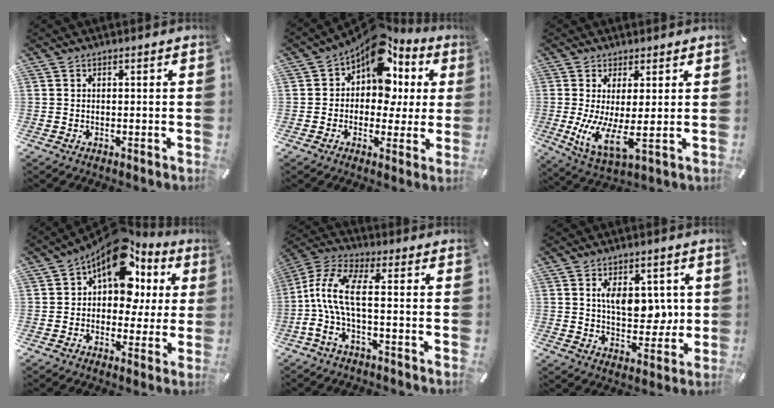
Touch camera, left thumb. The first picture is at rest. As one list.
[{"total": 13.5, "force": [6.3, 8.9, 8.0], "torque": [-0.128, -0.049, 0.114]}, {"total": 8.9, "force": [1.0, 2.4, 8.5], "torque": [-0.181, -0.036, 0.022]}, {"total": 15.8, "force": [7.4, 9.8, 10.0], "torque": [-0.155, -0.048, 0.131]}, {"total": 10.2, "force": [-0.6, 2.8, 9.8], "torque": [-0.219, -0.014, -0.021]}, {"total": 9.7, "force": [2.3, 5.9, 7.3], "torque": [-0.101, -0.007, 0.036]}]